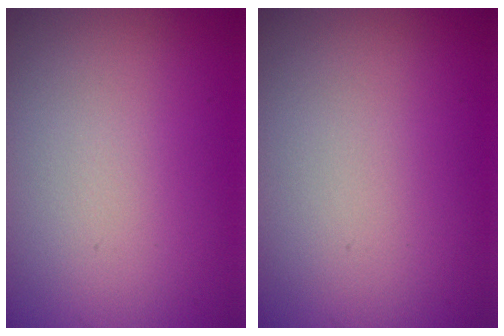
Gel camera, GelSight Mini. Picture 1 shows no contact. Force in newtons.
{"total": 0.0}